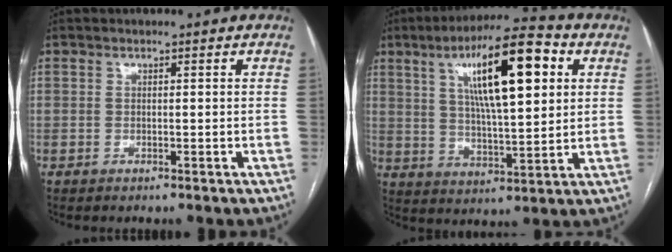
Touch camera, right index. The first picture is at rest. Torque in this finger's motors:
{"motor_torque": [1.33, 0.81, 1.05, 0.21]}